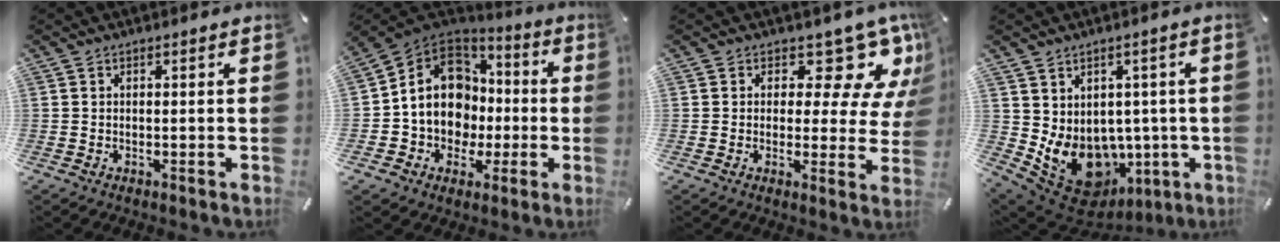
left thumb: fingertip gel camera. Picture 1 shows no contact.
{"total": 14.5, "force": [-0.1, 12.9, 6.7], "torque": [-0.137, 0.008, 0.010]}
{"total": 12.2, "force": [7.7, 5.7, 7.5], "torque": [-0.087, -0.065, 0.130]}
{"total": 11.6, "force": [-2.6, 9.8, 5.6], "torque": [-0.085, -0.018, -0.030]}